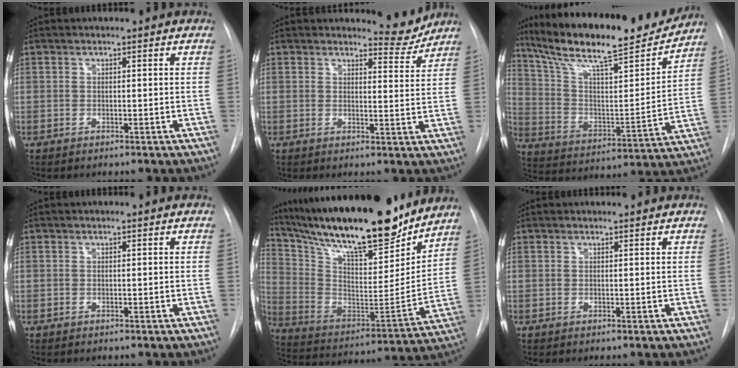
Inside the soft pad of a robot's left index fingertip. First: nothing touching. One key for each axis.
{"total": 4.0, "fx": 3.9, "fy": 0.5, "fz": -0.2, "tx": 0.005, "ty": -0.031, "tz": 0.043}
{"total": 23.3, "fx": 20.1, "fy": 2.8, "fz": 11.5, "tx": -0.203, "ty": -0.015, "tz": 0.318}
{"total": 0.0}
{"total": 27.5, "fx": 22.8, "fy": 5.4, "fz": 14.4, "tx": -0.264, "ty": -0.021, "tz": 0.360}
{"total": 1.3, "fx": 1.3, "fy": 0.1, "fz": 0.0, "tx": -0.007, "ty": 0.008, "tz": 0.021}